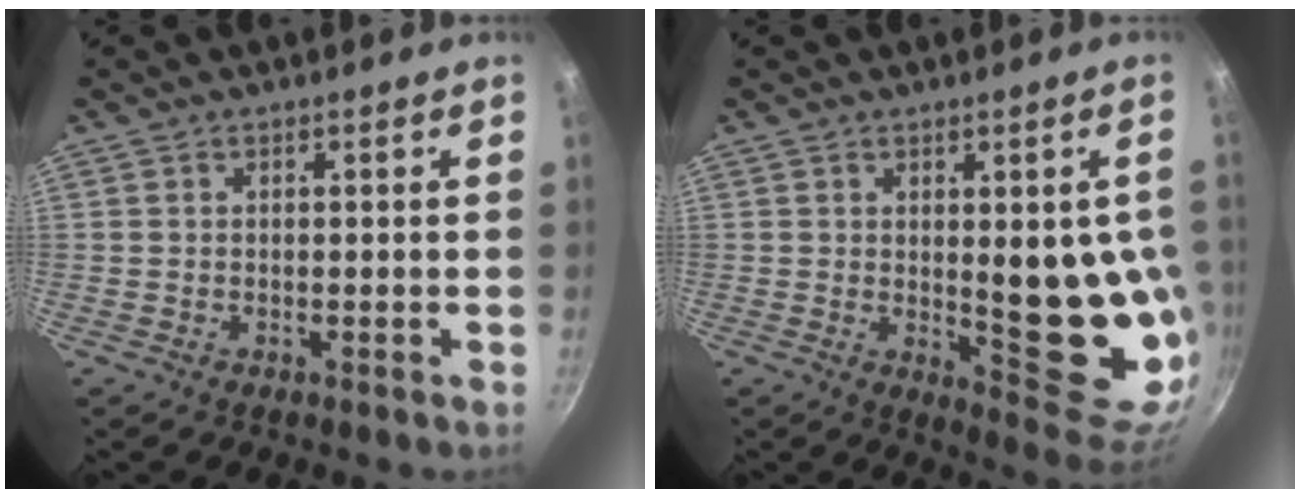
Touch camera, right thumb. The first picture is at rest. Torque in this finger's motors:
{"motor_torque": [2.50, 2.50, 0.24, 0.02, 0.40]}